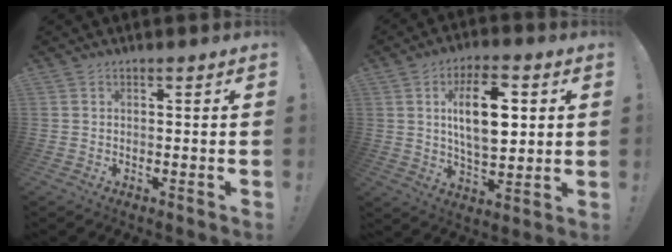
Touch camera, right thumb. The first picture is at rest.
{"total": 15.1, "force": [3.2, 7.6, 12.6], "torque": [-0.201, 0.001, 0.048]}